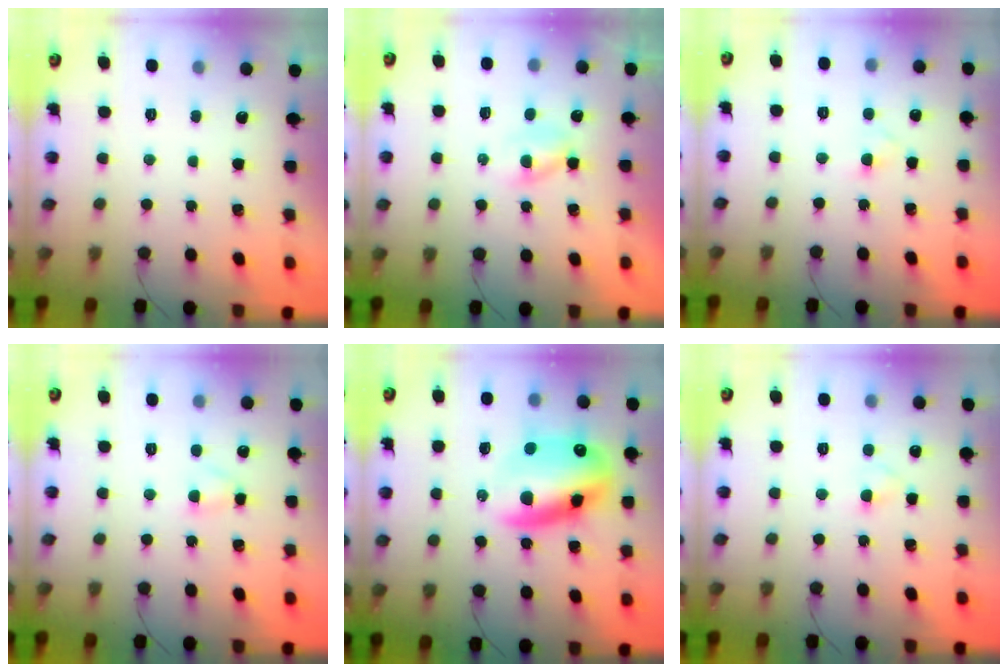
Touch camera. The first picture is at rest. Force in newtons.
{"total": 2.3, "press": 2.1, "slide": 1.0}
{"total": 2.2, "press": 2.0, "slide": 0.9}
{"total": 2.7, "press": 2.6, "slide": 0.9}
{"total": 17.2, "press": 16.7, "slide": 3.9}
{"total": 2.1, "press": 1.9, "slide": 0.9}